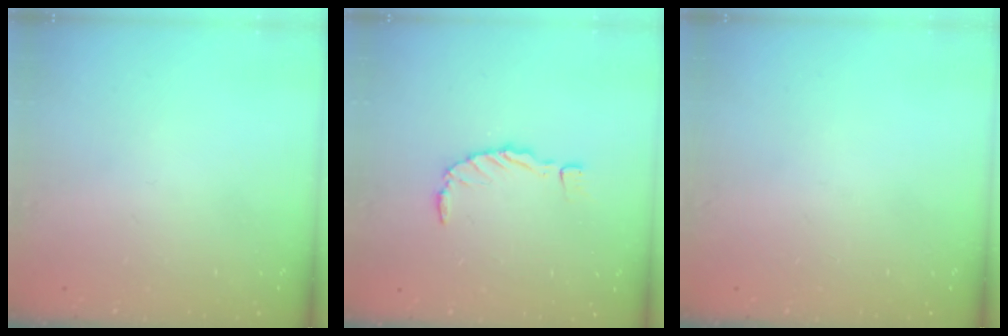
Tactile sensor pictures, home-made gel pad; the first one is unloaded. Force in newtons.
{"total": 0.0}
{"total": 0.0}